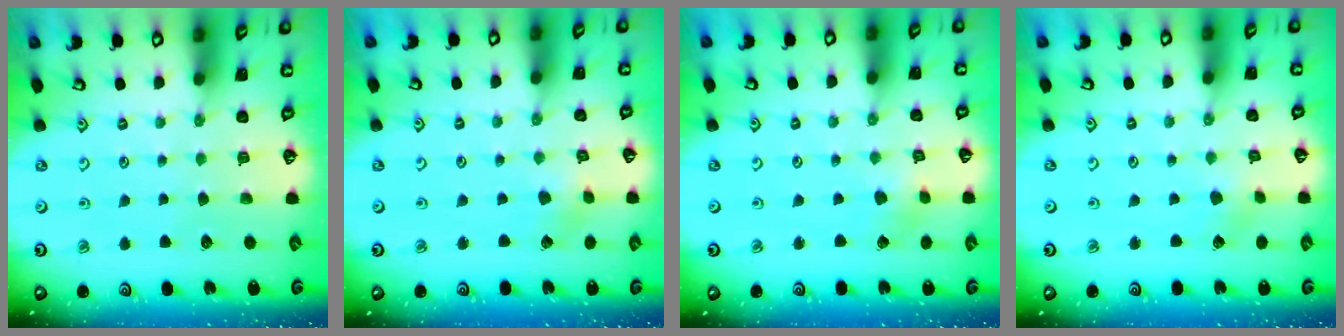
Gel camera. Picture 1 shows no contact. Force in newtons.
{"total": 2.8, "press": 2.8, "slide": 0.1}
{"total": 2.5, "press": 2.5, "slide": 0.3}
{"total": 1.8, "press": 1.8, "slide": 0.3}